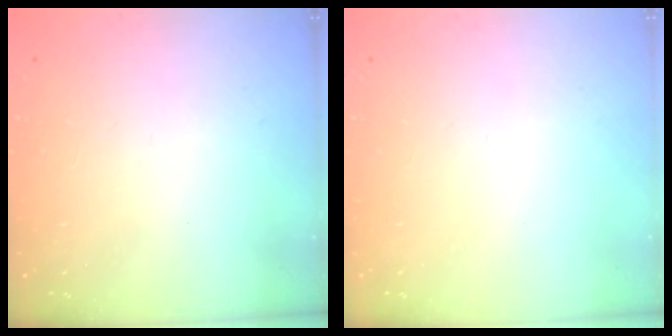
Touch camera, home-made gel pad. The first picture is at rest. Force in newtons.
{"total": 0.0}